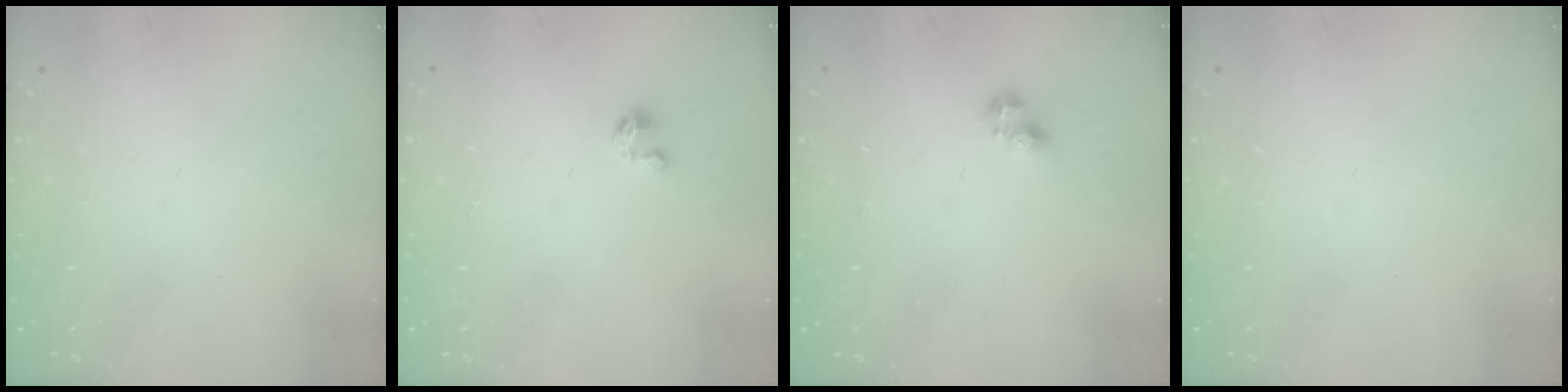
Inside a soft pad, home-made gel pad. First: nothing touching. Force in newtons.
{"total": 1.3, "press": 1.3, "slide": 0.1}
{"total": 2.7, "press": 2.6, "slide": 0.3}
{"total": 0.0}